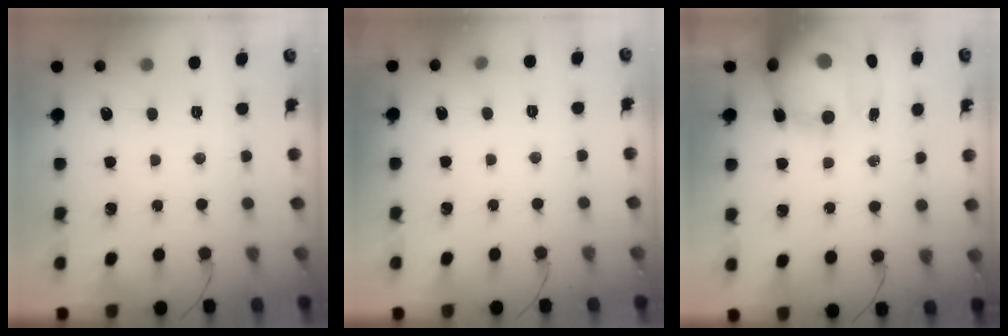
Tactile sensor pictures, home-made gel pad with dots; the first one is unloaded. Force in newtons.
{"total": 3.6, "press": 3.3, "slide": 1.4}
{"total": 17.7, "press": 17.2, "slide": 4.4}